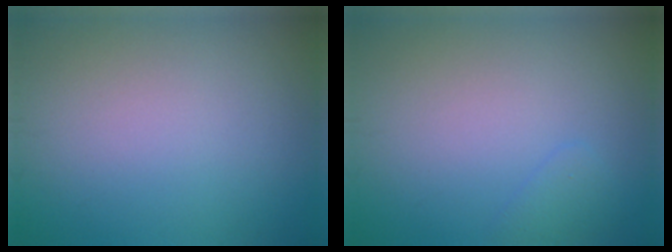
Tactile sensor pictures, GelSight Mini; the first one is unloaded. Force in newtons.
{"total": 1.2, "press": 1.2, "slide": 0.1}